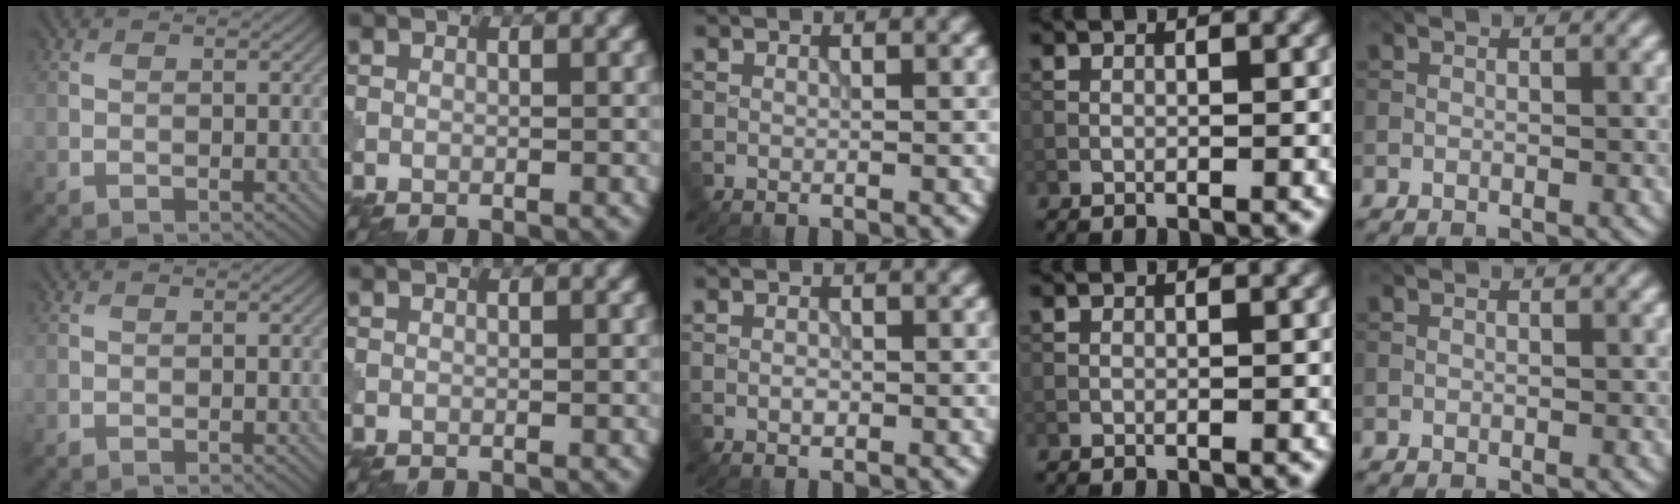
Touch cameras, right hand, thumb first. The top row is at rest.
{"middle": {"total": 0.7, "force": [-0.2, 0.5, 0.5], "torque": [-0.010, 0.000, -0.004]}}